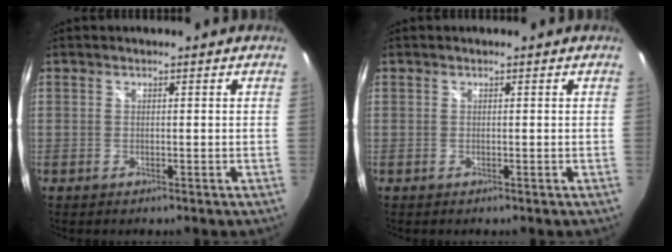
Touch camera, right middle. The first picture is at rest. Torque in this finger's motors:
{"motor_torque": [0.00, 0.00, 0.00, 0.00]}